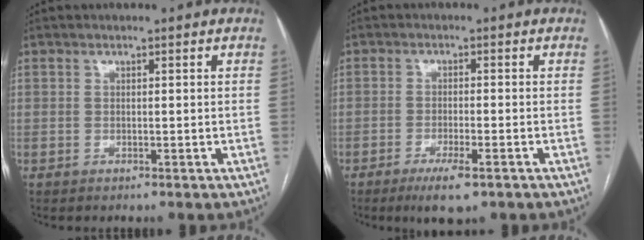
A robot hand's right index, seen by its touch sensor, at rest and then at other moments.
{"total": 5.3, "force": [-3.2, 0.9, 4.2], "torque": [-0.078, -0.011, -0.049]}